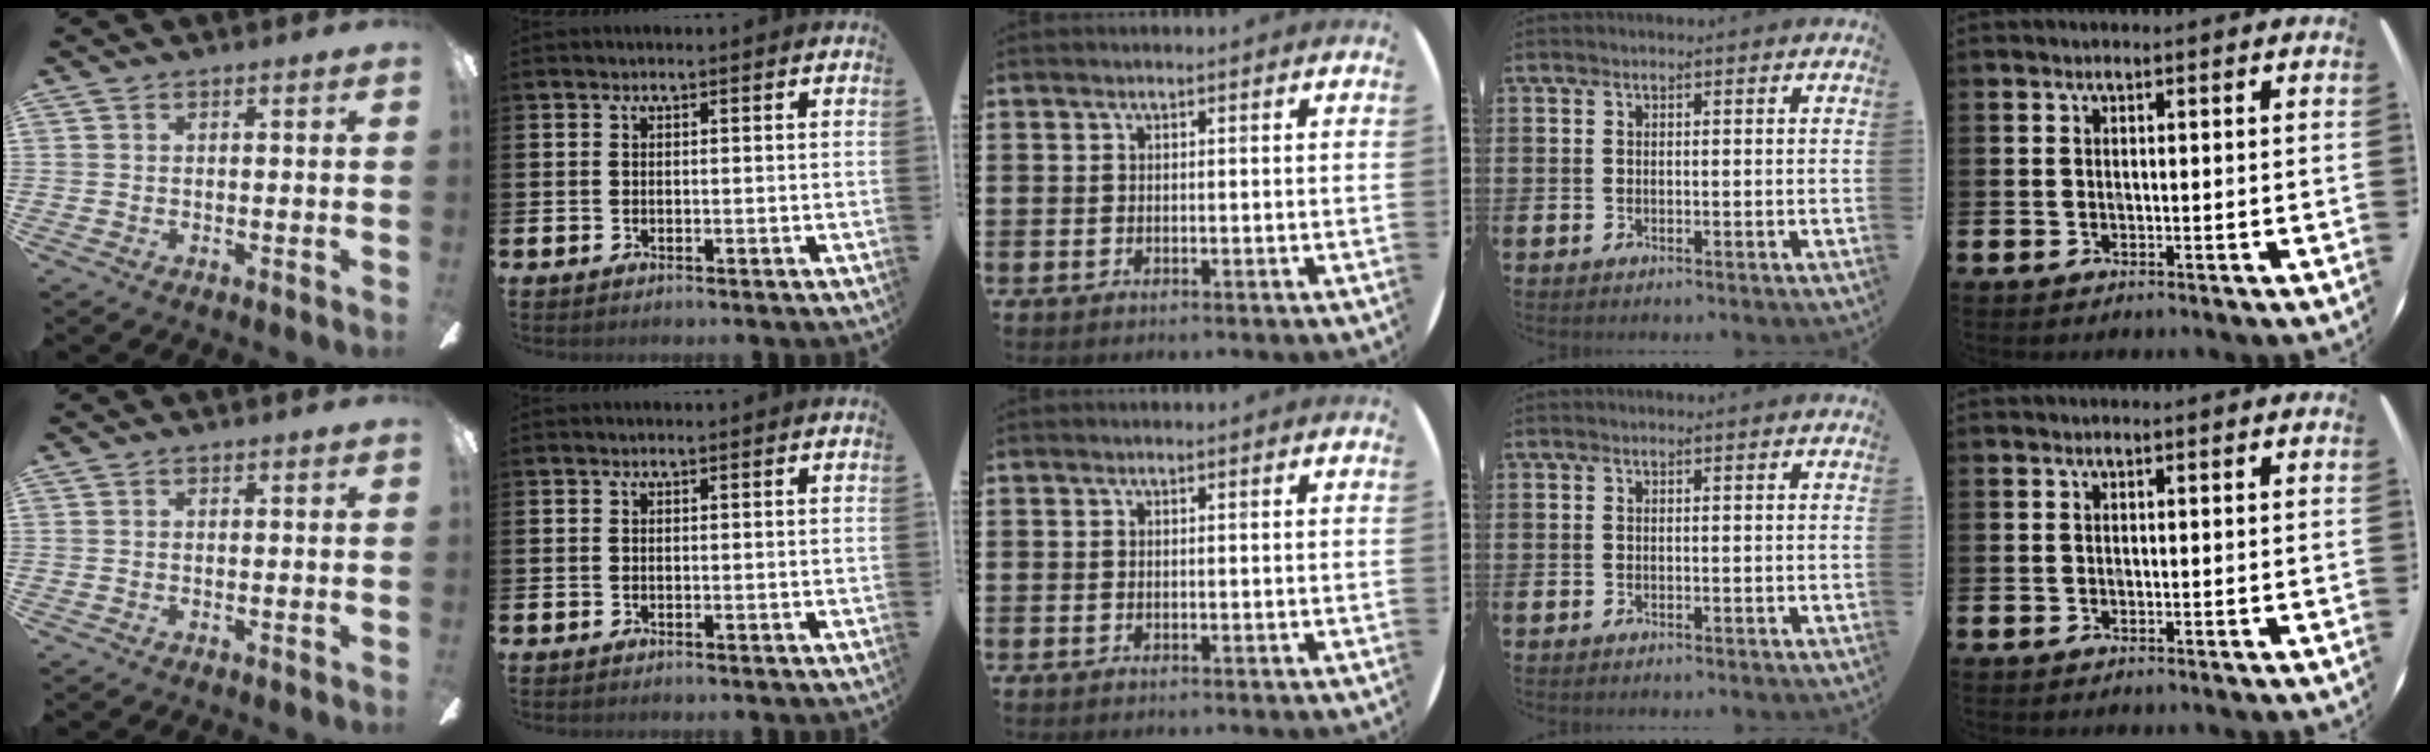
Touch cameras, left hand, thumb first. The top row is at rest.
{}